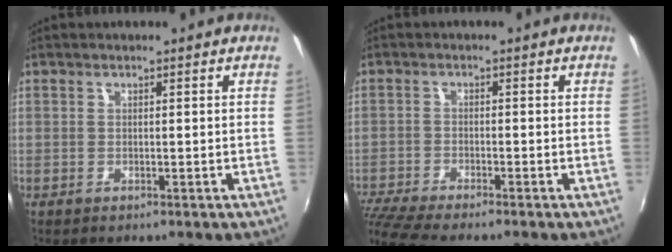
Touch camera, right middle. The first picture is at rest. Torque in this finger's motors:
{"motor_torque": [1.00, -1.13, 0.17, 0.12]}